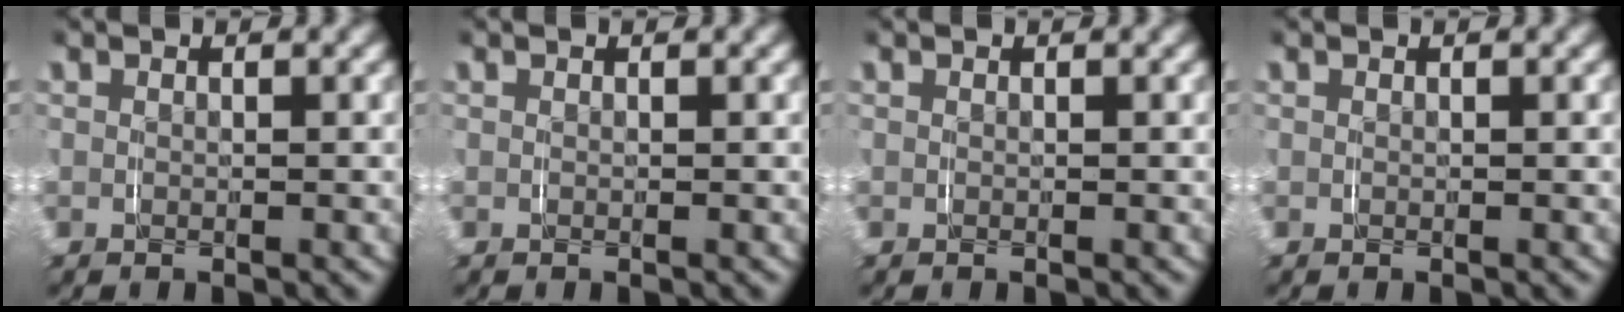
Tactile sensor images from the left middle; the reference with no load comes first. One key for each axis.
{"total": 0.0}
{"total": 0.0}
{"total": 0.0}